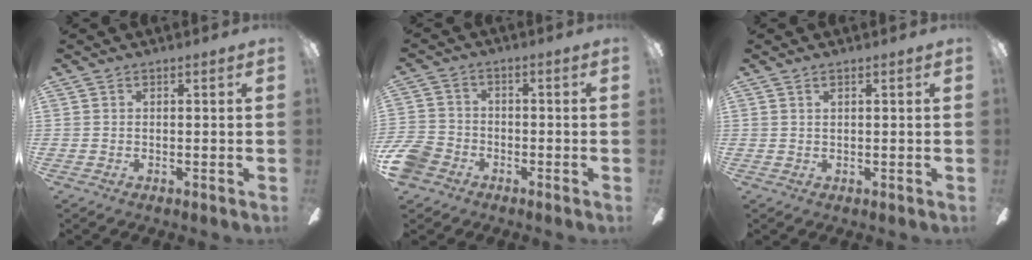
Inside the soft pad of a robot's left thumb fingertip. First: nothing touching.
{"total": 7.3, "force": [-3.8, 5.4, 3.0], "torque": [-0.083, 0.023, -0.074]}
{"total": 1.0, "force": [0.5, 0.3, 0.8], "torque": [-0.018, 0.002, 0.009]}